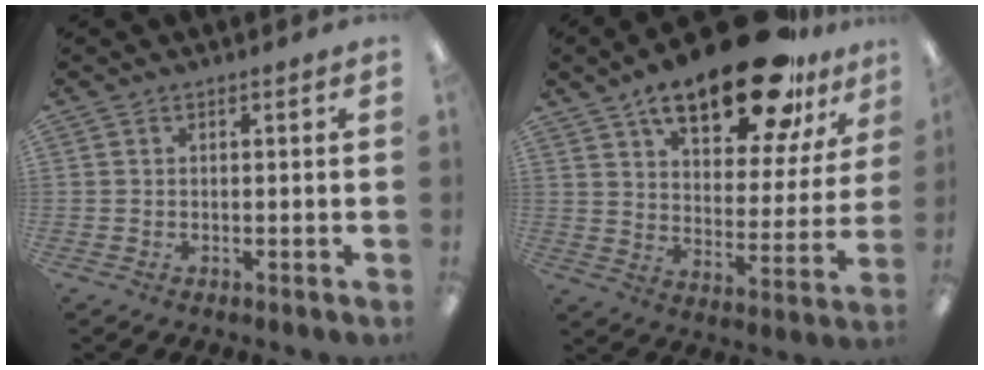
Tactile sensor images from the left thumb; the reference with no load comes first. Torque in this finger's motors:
{"motor_torque": [0.45, 0.88, 1.39, -1.39, 0.12]}